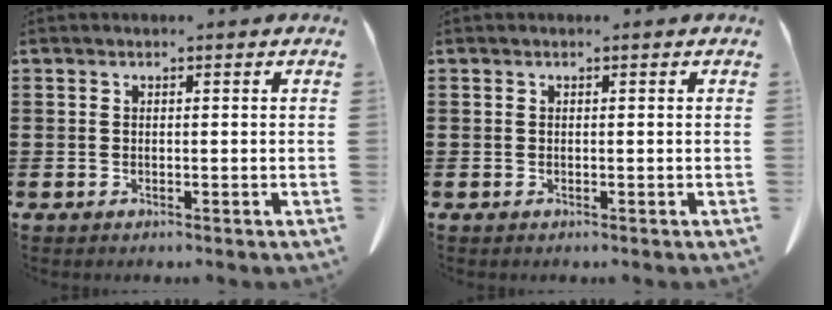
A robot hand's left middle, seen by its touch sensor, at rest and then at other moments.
{"total": 0.0}